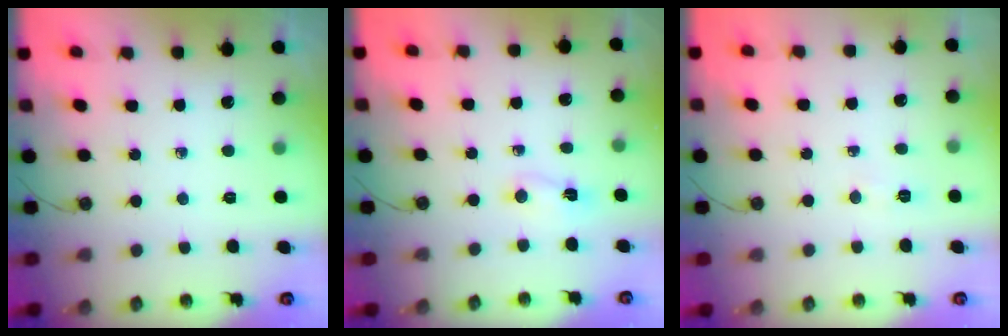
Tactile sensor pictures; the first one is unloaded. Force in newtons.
{"total": 2.0, "press": 1.6, "slide": 1.2}
{"total": 4.2, "press": 4.2, "slide": 0.6}